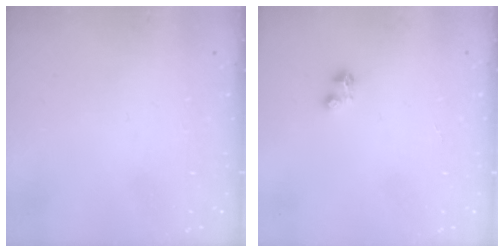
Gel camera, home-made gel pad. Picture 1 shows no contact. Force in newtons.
{"total": 2.8, "press": 2.8, "slide": 0.4}